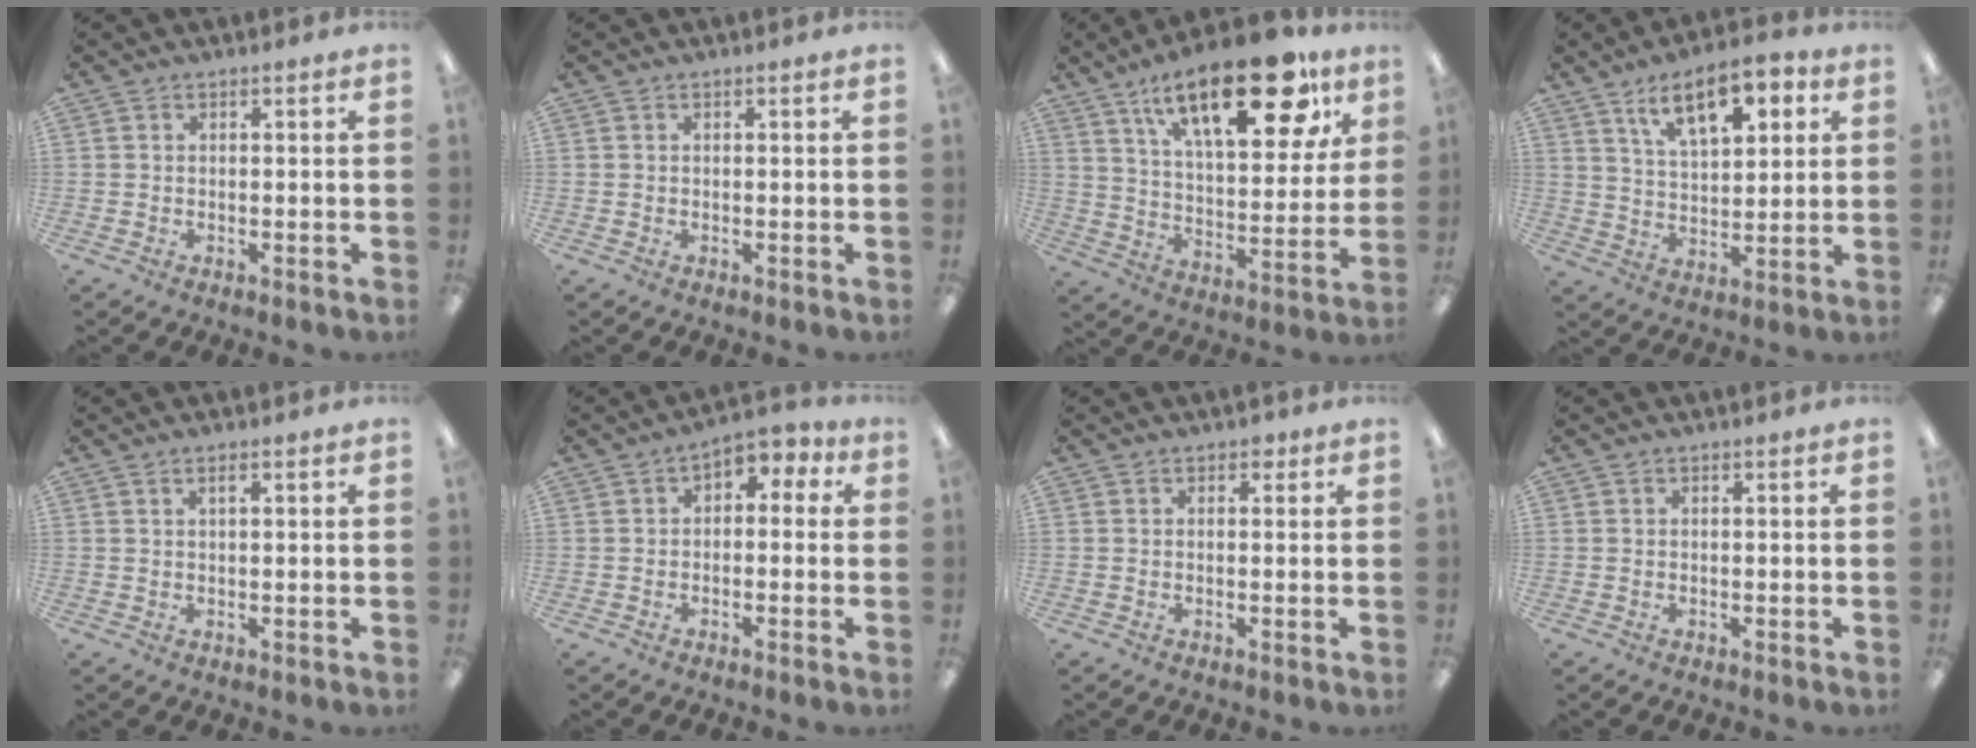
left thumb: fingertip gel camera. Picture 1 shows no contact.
{"total": 0.0}
{"total": 25.0, "force": [14.5, 10.4, 17.6], "torque": [-0.257, -0.070, 0.235]}
{"total": 12.3, "force": [7.4, 5.4, 8.3], "torque": [-0.118, -0.030, 0.127]}
{"total": 1.4, "force": [0.9, 0.4, 1.0], "torque": [-0.013, -0.002, 0.013]}
{"total": 3.8, "force": [0.5, 2.7, 2.7], "torque": [-0.036, 0.000, 0.003]}
{"total": 1.4, "force": [0.7, 1.0, 0.7], "torque": [-0.006, -0.001, 0.010]}
{"total": 0.0}